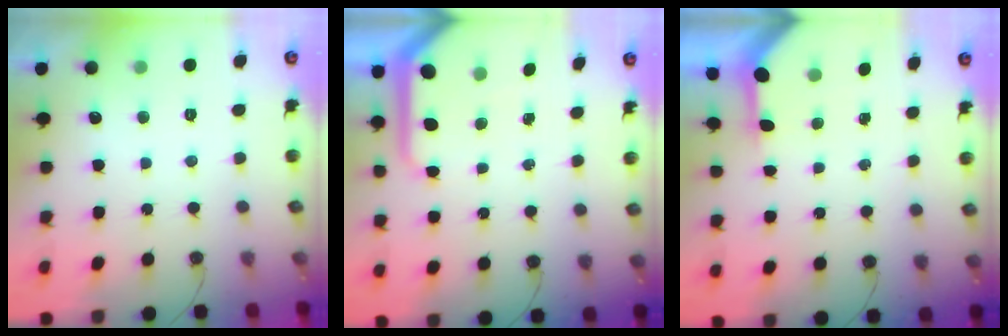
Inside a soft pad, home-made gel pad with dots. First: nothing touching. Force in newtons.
{"total": 8.3, "press": 8.2, "slide": 0.9}
{"total": 3.3, "press": 3.3, "slide": 0.3}